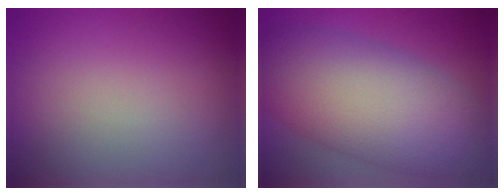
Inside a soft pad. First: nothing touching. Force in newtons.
{"total": 11.1, "press": 11.1, "slide": 0.2}